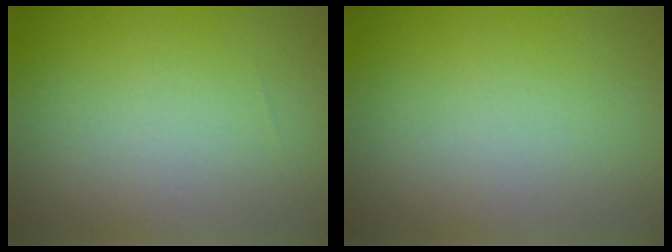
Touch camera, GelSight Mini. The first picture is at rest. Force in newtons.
{"total": 0.0}